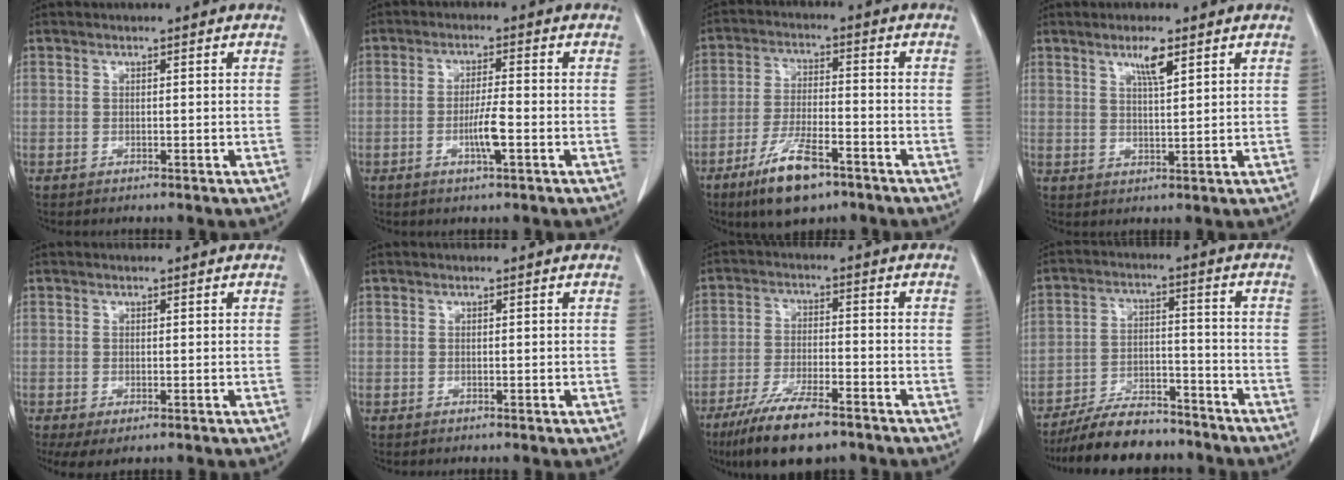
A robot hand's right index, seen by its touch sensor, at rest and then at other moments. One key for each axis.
{"total": 4.2, "fx": -1.3, "fy": 0.2, "fz": 4.0, "tx": -0.073, "ty": -0.003, "tz": -0.023}
{"total": 10.2, "fx": -6.4, "fy": 2.8, "fz": 7.4, "tx": -0.145, "ty": -0.014, "tz": -0.109}
{"total": 3.9, "fx": 2.3, "fy": 0.4, "fz": 3.1, "tx": -0.056, "ty": -0.002, "tz": 0.042}
{"total": 3.5, "fx": -1.7, "fy": 1.6, "fz": 2.6, "tx": -0.044, "ty": -0.010, "tz": -0.025}
{"total": 0.0}
{"total": 11.5, "fx": -8.3, "fy": 2.5, "fz": 7.5, "tx": -0.134, "ty": -0.024, "tz": -0.142}
{"total": 12.8, "fx": -11.3, "fy": 3.8, "fz": 4.8, "tx": -0.075, "ty": 0.010, "tz": -0.183}